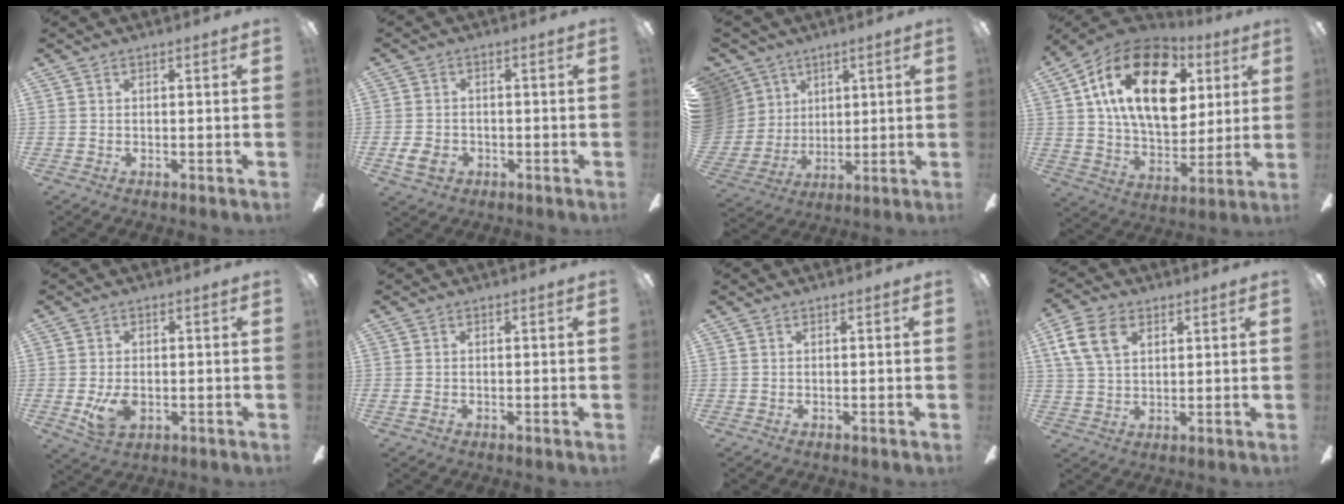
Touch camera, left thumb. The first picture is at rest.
{"total": 4.8, "force": [-1.9, 3.6, 2.6], "torque": [-0.050, 0.003, -0.037]}
{"total": 12.1, "force": [5.0, 10.5, 3.2], "torque": [-0.090, -0.027, 0.105]}
{"total": 23.3, "force": [10.1, 13.7, 15.9], "torque": [-0.282, -0.021, 0.172]}
{"total": 6.5, "force": [-1.4, 4.3, 4.7], "torque": [-0.084, -0.001, -0.026]}
{"total": 0.7, "force": [-0.2, 0.5, 0.4], "torque": [-0.008, 0.003, -0.005]}
{"total": 0.0}
{"total": 9.9, "force": [4.2, 6.6, 6.0], "torque": [-0.134, 0.008, 0.080]}